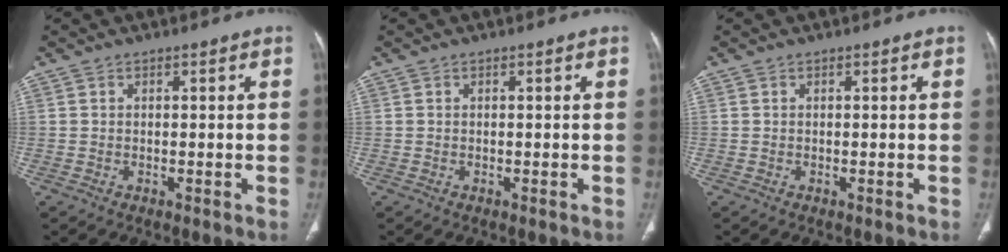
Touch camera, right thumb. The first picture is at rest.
{"total": 0.0}
{"total": 0.0}